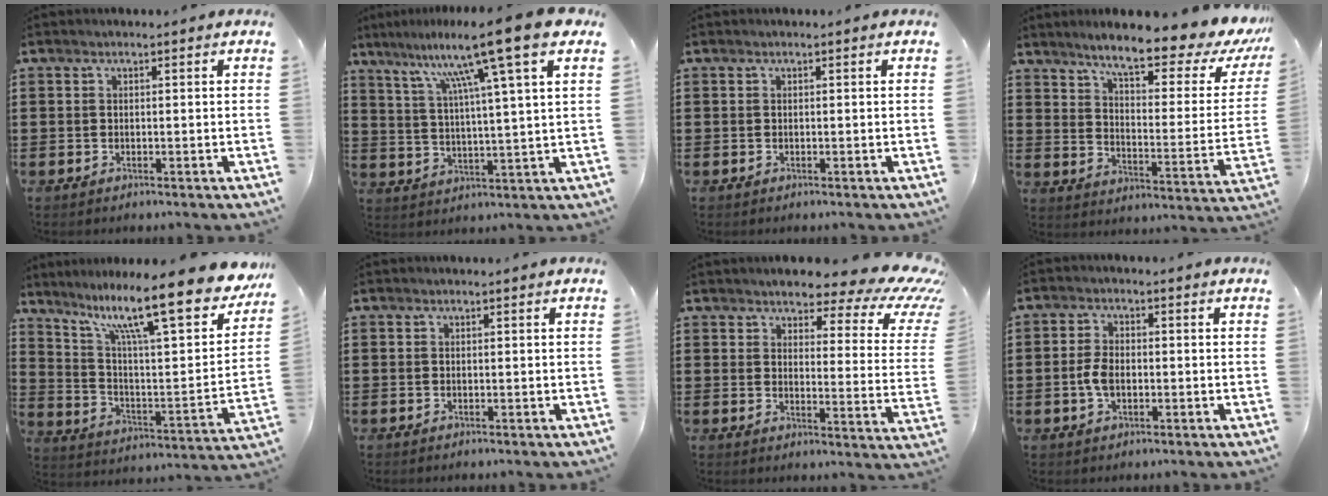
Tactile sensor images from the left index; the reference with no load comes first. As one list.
[{"total": 13.4, "force": [8.7, -0.9, 10.2], "torque": [-0.205, -0.033, 0.130]}, {"total": 0.0}, {"total": 10.0, "force": [8.0, 0.6, 6.0], "torque": [-0.115, -0.056, 0.123]}, {"total": 15.9, "force": [11.2, 2.3, 11.0], "torque": [-0.212, -0.068, 0.181]}, {"total": 0.0}, {"total": 6.0, "force": [4.8, 1.2, 3.4], "torque": [-0.065, -0.040, 0.075]}, {"total": 4.0, "force": [-0.7, 2.2, 3.2], "torque": [-0.081, -0.003, -0.020]}]